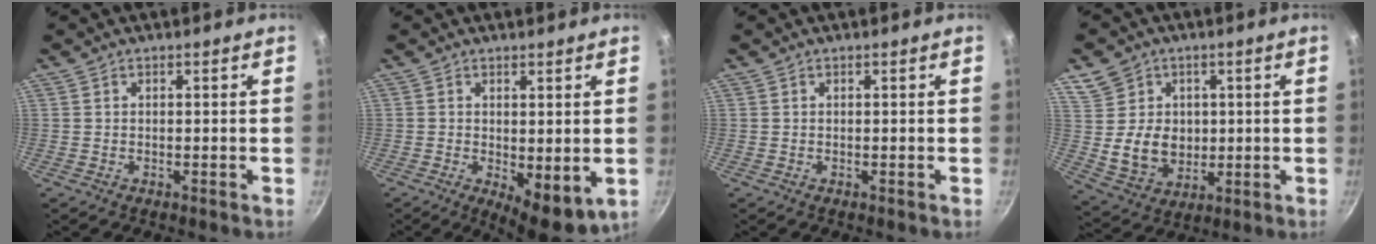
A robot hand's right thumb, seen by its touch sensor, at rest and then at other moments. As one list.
[{"total": 7.5, "force": [-0.5, 3.2, 6.8], "torque": [-0.080, -0.016, 0.002]}, {"total": 0.0}, {"total": 10.7, "force": [2.1, 9.3, 4.7], "torque": [-0.056, -0.017, 0.052]}]